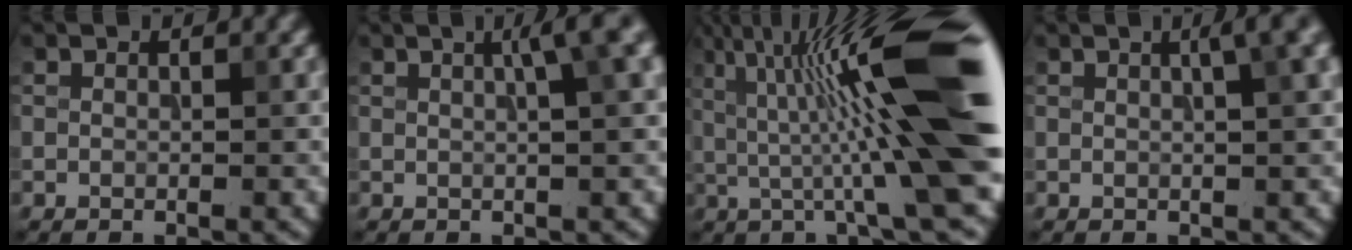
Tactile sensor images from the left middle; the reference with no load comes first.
{"total": 4.5, "force": [1.5, 1.0, 4.1], "torque": [-0.042, 0.017, 0.018]}
{"total": 14.9, "force": [1.5, 2.0, 14.6], "torque": [-0.213, 0.026, 0.019]}
{"total": 3.8, "force": [1.4, 1.0, 3.4], "torque": [-0.032, 0.014, 0.012]}